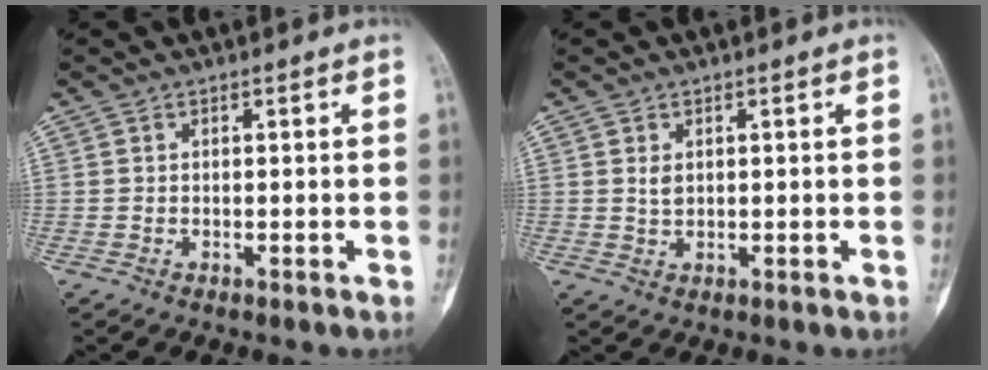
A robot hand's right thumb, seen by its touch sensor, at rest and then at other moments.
{"total": 1.6, "force": [0.5, 1.0, 1.1], "torque": [-0.017, -0.002, 0.014]}